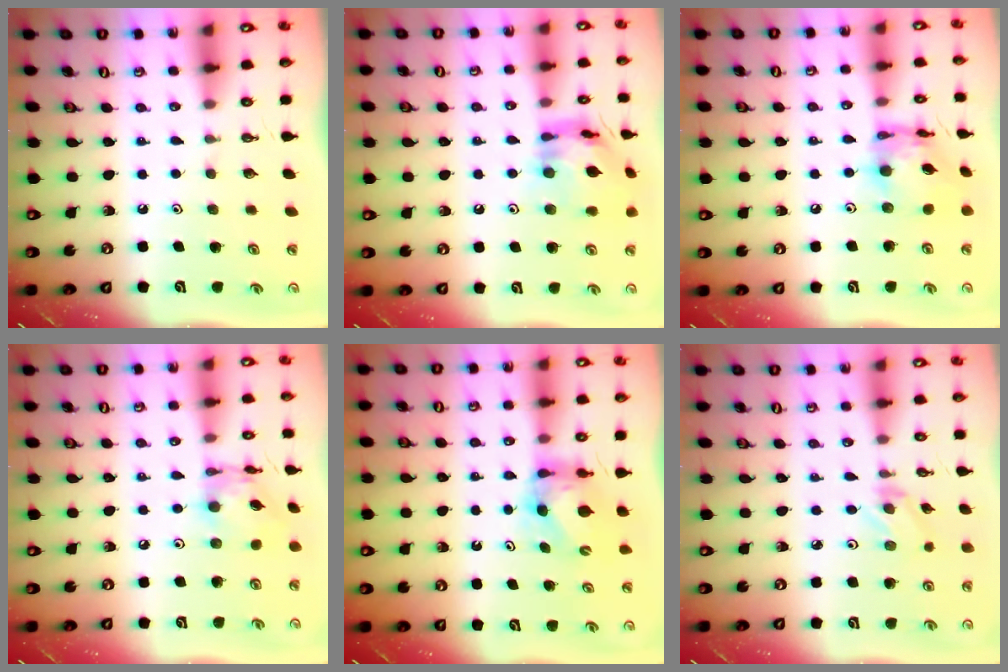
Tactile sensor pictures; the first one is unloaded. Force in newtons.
{"total": 14.9, "press": 14.8, "slide": 1.5}
{"total": 13.4, "press": 13.3, "slide": 1.2}
{"total": 10.3, "press": 10.3, "slide": 0.8}
{"total": 6.6, "press": 6.6, "slide": 0.5}
{"total": 2.1, "press": 2.0, "slide": 0.4}